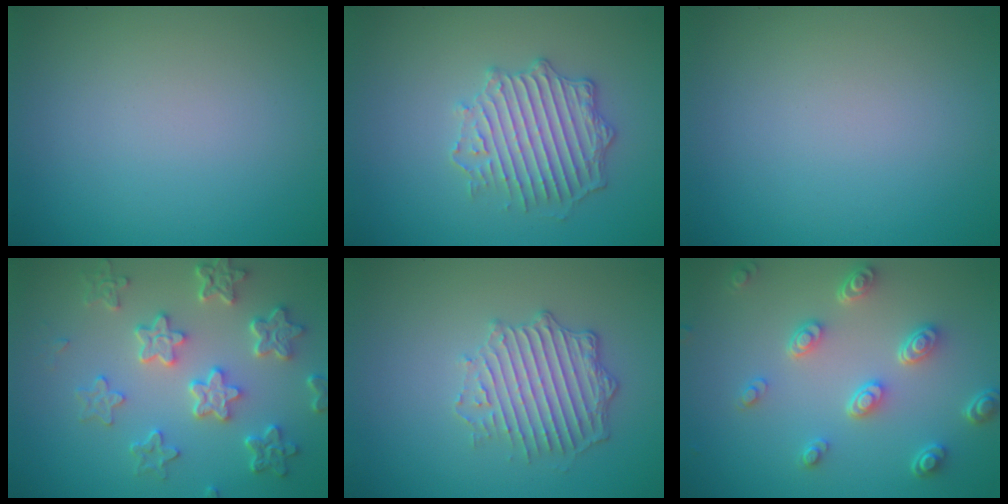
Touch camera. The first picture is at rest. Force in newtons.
{"total": 3.9, "press": 3.8, "slide": 0.9}
{"total": 0.0}
{"total": 5.8, "press": 4.6, "slide": 3.6}
{"total": 3.8, "press": 3.5, "slide": 1.6}
{"total": 4.4, "press": 3.4, "slide": 2.9}